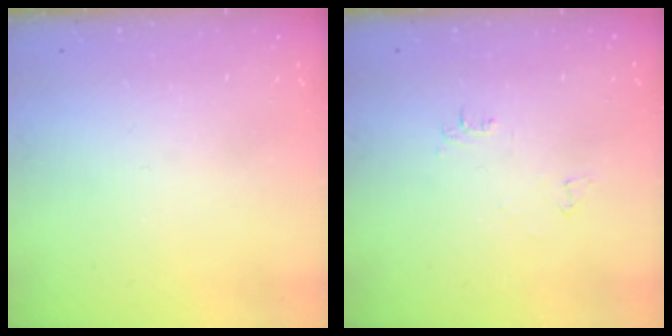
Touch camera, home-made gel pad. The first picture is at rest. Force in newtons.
{"total": 3.5, "press": 3.4, "slide": 0.5}